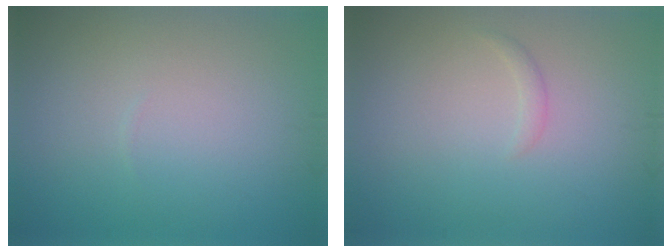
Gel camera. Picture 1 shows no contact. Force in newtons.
{"total": 0.7, "press": 0.7, "slide": 0.0}